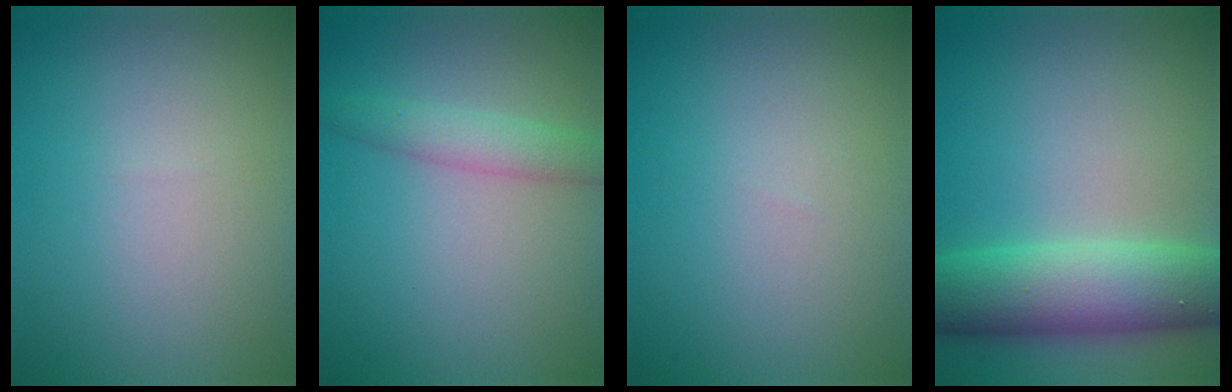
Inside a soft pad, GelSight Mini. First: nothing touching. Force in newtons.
{"total": 2.6, "press": 2.6, "slide": 0.1}
{"total": 0.0}
{"total": 8.4, "press": 8.4, "slide": 0.2}